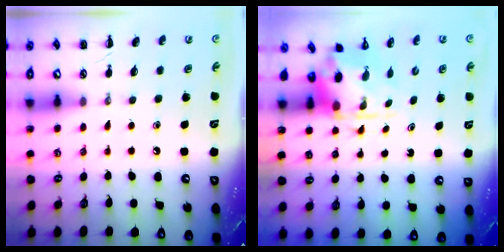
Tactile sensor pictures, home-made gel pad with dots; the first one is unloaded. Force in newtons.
{"total": 3.8, "press": 3.7, "slide": 0.9}